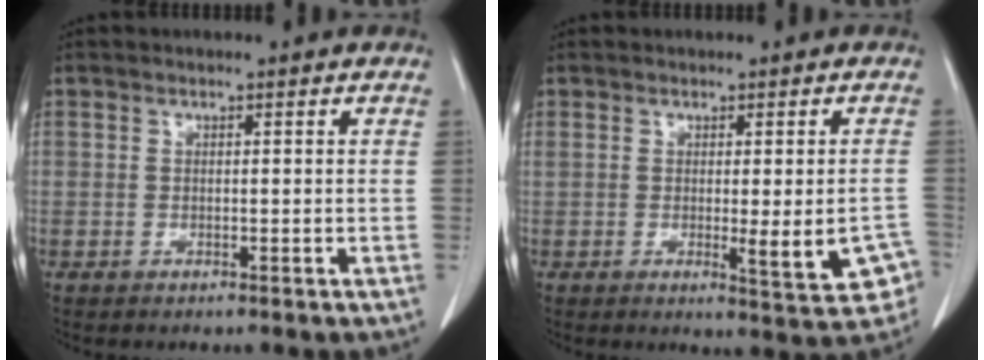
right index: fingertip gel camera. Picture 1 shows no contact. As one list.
[{"total": 7.4, "force": [-1.8, 1.6, 7.0], "torque": [-0.077, -0.005, -0.017]}]